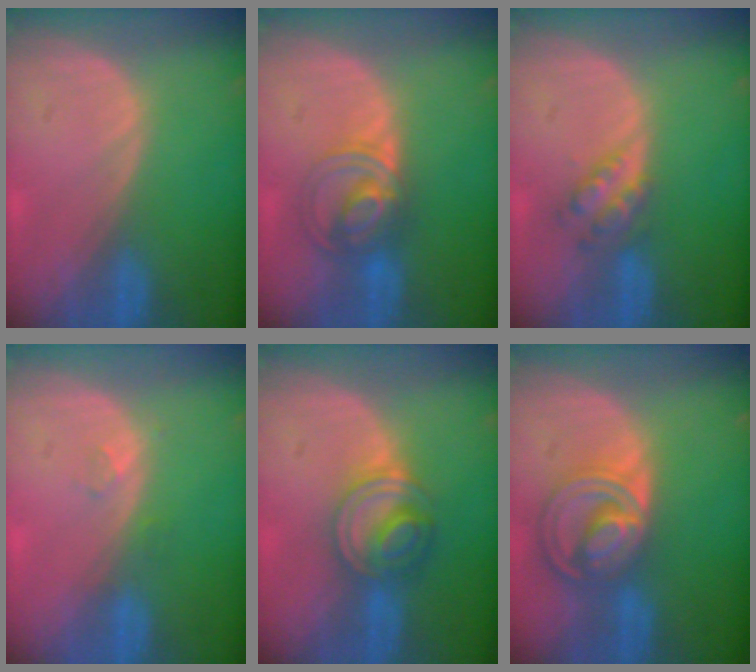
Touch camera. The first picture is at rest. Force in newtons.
{"total": 6.1, "press": 6.0, "slide": 1.1}
{"total": 3.7, "press": 3.7, "slide": 0.3}
{"total": 1.4, "press": 1.3, "slide": 0.6}
{"total": 6.1, "press": 6.0, "slide": 0.9}
{"total": 8.5, "press": 7.3, "slide": 4.4}